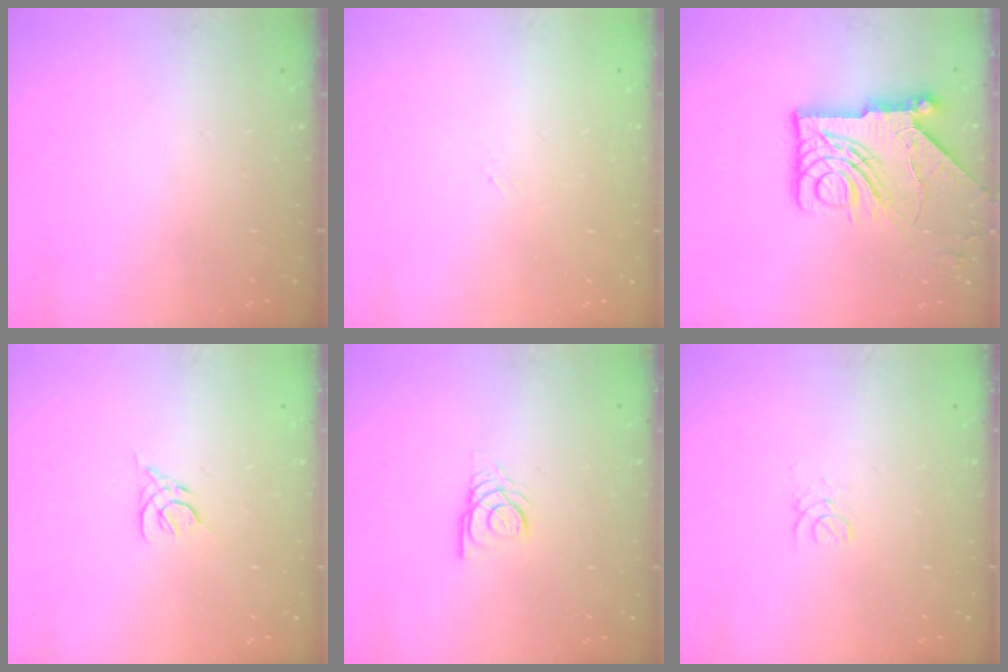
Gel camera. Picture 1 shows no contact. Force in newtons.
{"total": 1.5, "press": 1.4, "slide": 0.3}
{"total": 13.8, "press": 13.7, "slide": 1.8}
{"total": 2.4, "press": 2.3, "slide": 0.6}
{"total": 3.0, "press": 2.9, "slide": 0.3}
{"total": 1.0, "press": 1.0, "slide": 0.1}